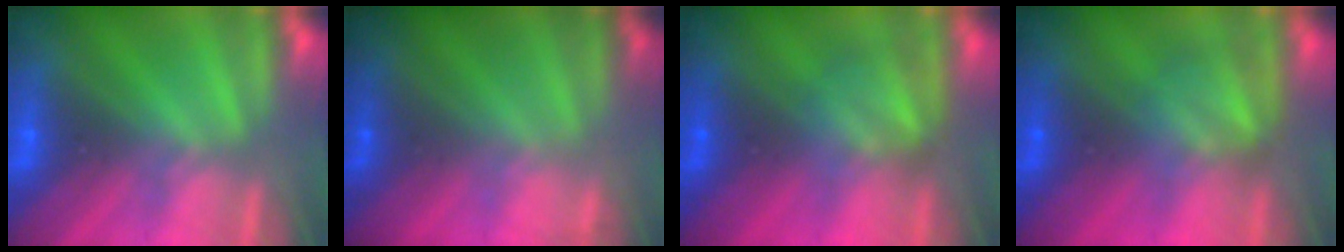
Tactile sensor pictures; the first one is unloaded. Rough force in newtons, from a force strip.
{"total": 1.9}
{"total": 3.0}
{"total": 3.0}